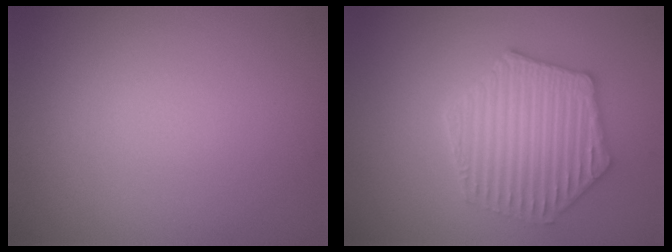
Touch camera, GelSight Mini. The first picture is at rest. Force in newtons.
{"total": 5.2, "press": 4.4, "slide": 2.7}